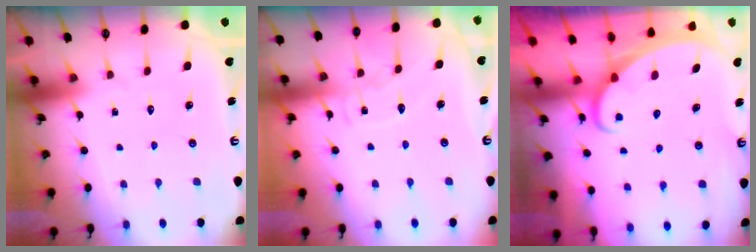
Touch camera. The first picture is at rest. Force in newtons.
{"total": 5.9, "press": 5.8, "slide": 0.6}
{"total": 2.3, "press": 2.3, "slide": 0.1}